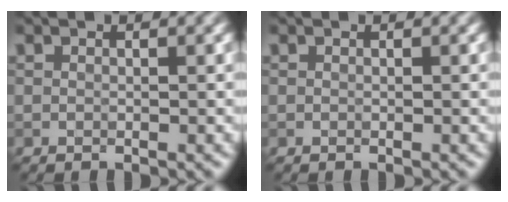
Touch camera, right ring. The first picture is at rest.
{"total": 0.0}